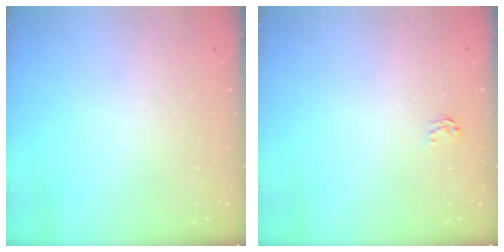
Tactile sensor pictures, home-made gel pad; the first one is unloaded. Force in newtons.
{"total": 2.6, "press": 2.6, "slide": 0.4}